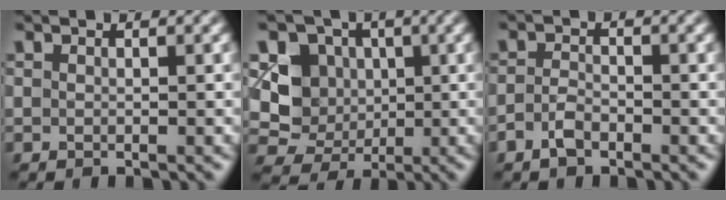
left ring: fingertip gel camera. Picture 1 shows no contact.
{"total": 5.5, "force": [0.8, 5.0, 2.2], "torque": [-0.026, -0.001, -0.001]}
{"total": 1.8, "force": [-1.1, 0.9, 1.1], "torque": [-0.023, 0.002, -0.026]}